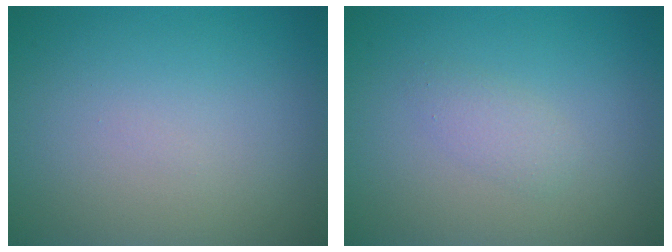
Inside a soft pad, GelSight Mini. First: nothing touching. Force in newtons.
{"total": 1.3, "press": 1.3, "slide": 0.0}